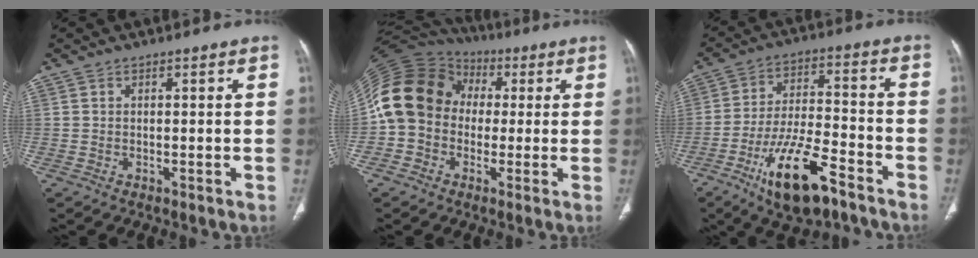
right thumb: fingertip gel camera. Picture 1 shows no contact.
{"total": 15.8, "force": [0.2, 13.5, 8.3], "torque": [-0.153, 0.038, -0.004]}
{"total": 15.3, "force": [-9.1, 5.4, 11.1], "torque": [-0.194, 0.051, -0.152]}